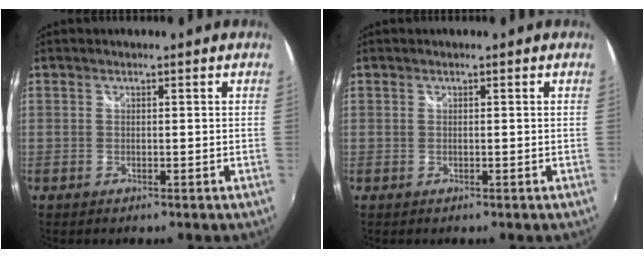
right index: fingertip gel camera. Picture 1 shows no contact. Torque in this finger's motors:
{"motor_torque": [0.00, 0.00, 0.00, 0.01]}